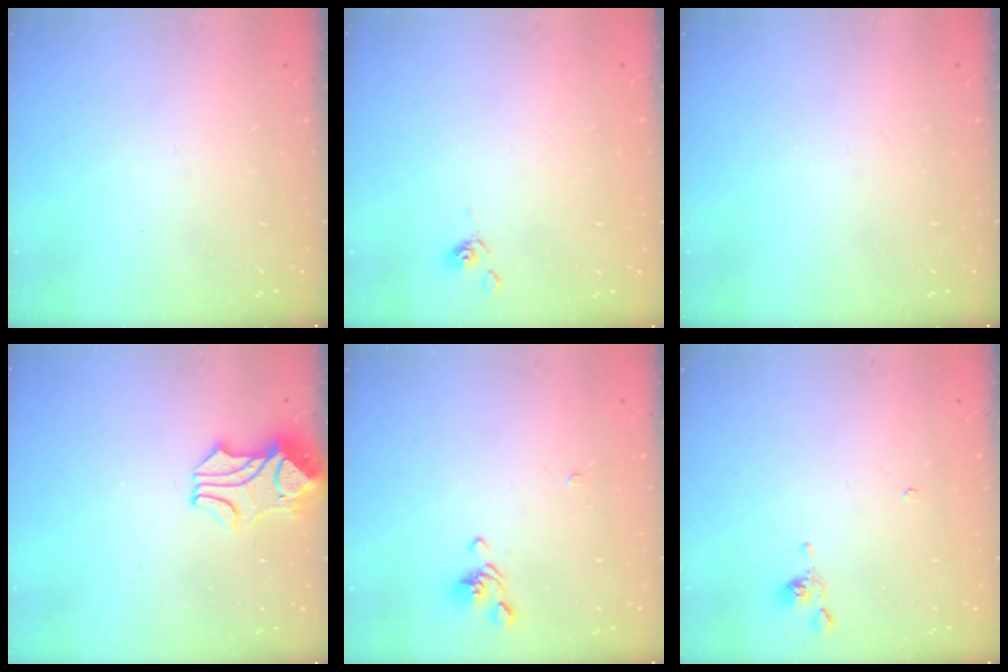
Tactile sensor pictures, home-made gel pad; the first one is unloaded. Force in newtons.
{"total": 2.4, "press": 2.4, "slide": 0.3}
{"total": 0.0}
{"total": 2.1, "press": 1.9, "slide": 1.0}
{"total": 0.7, "press": 0.0, "slide": 0.7}
{"total": 0.7, "press": 0.6, "slide": 0.3}